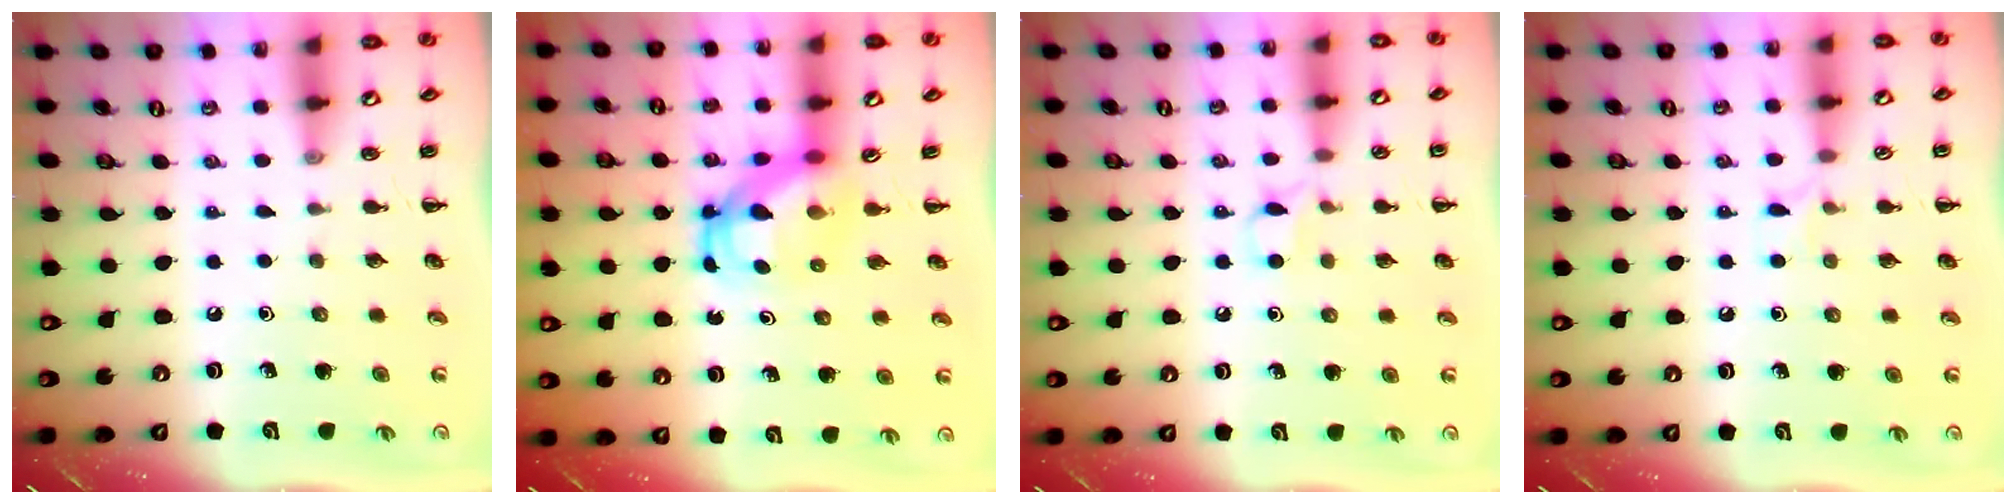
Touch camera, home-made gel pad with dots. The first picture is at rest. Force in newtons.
{"total": 4.9, "press": 4.8, "slide": 0.7}
{"total": 3.7, "press": 3.6, "slide": 0.8}
{"total": 4.9, "press": 4.5, "slide": 1.8}